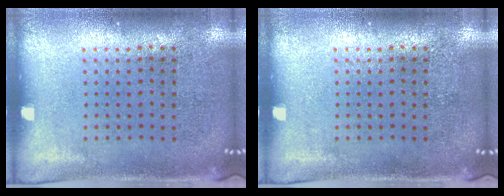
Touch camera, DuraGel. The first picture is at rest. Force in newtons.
{"total": 0.0}